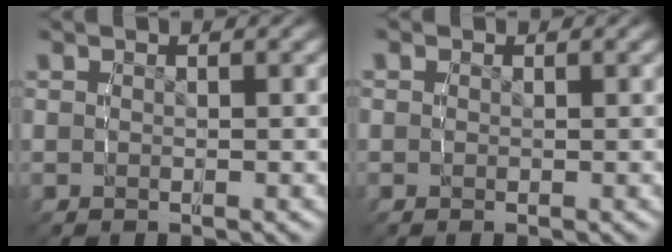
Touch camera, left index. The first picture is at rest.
{"total": 0.7, "force": [0.0, 0.7, 0.0], "torque": [0.008, -0.009, 0.001]}